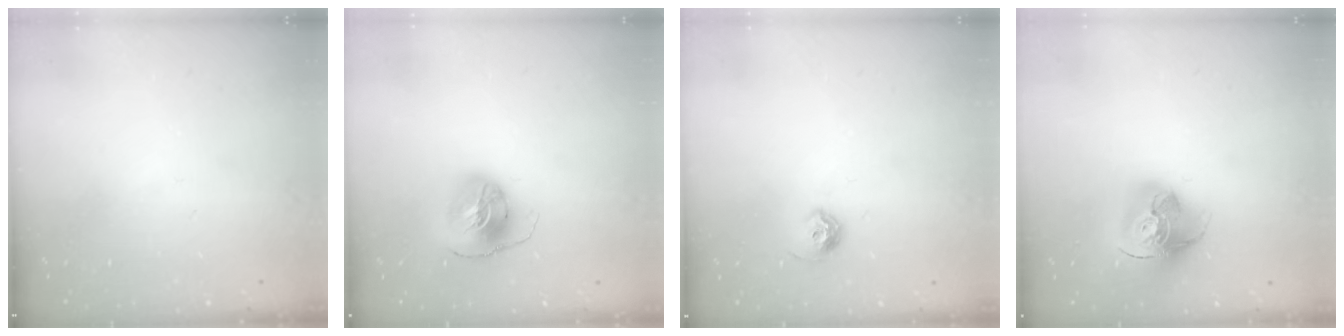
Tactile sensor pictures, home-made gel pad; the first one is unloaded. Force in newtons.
{"total": 8.6, "press": 8.6, "slide": 0.9}
{"total": 6.1, "press": 6.0, "slide": 1.1}
{"total": 15.5, "press": 15.4, "slide": 1.7}